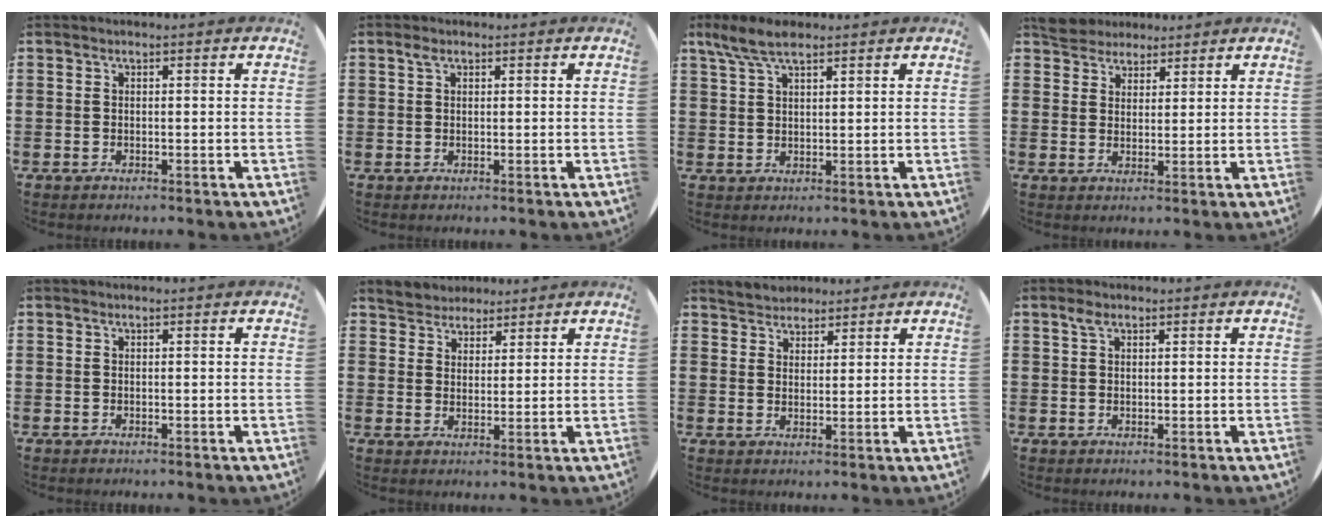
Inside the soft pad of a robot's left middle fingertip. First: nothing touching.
{"total": 1.0, "force": [0.5, 0.6, 0.6], "torque": [-0.004, 0.002, 0.007]}
{"total": 5.1, "force": [3.7, 1.7, 3.0], "torque": [-0.058, -0.001, 0.066]}
{"total": 4.6, "force": [4.3, 1.6, 0.3], "torque": [-0.013, -0.003, 0.083]}
{"total": 0.0}
{"total": 3.7, "force": [3.4, 1.4, -0.7], "torque": [0.001, -0.004, 0.065]}
{"total": 3.0, "force": [2.8, 0.9, -0.5], "torque": [0.003, 0.000, 0.055]}
{"total": 1.4, "force": [0.8, 0.8, 0.8], "torque": [-0.010, 0.003, 0.012]}